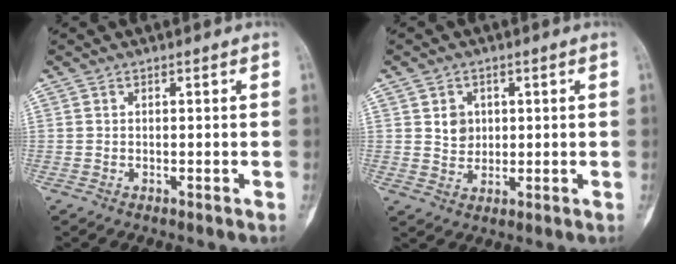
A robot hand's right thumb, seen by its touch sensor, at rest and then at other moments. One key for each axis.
{"total": 4.1, "fx": 1.1, "fy": 3.5, "fz": 1.8, "tx": -0.010, "ty": -0.005, "tz": 0.021}